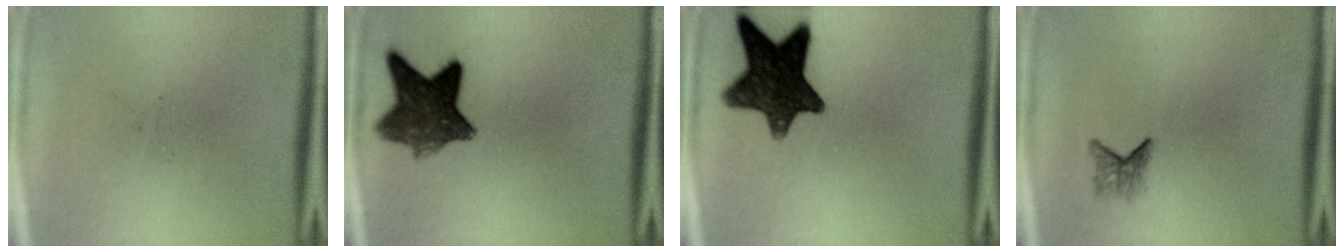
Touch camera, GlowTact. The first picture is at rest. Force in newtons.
{"total": 9.3}
{"total": 13.5}
{"total": 1.6}